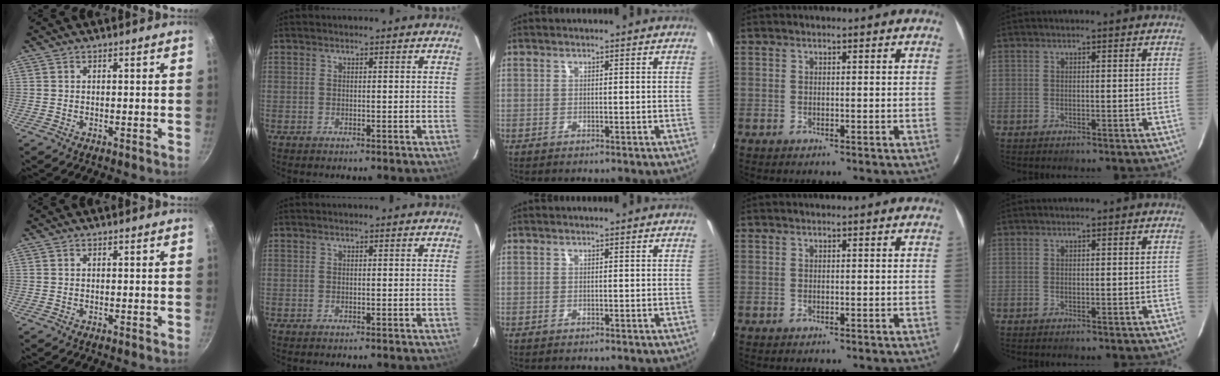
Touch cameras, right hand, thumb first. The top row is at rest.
{}